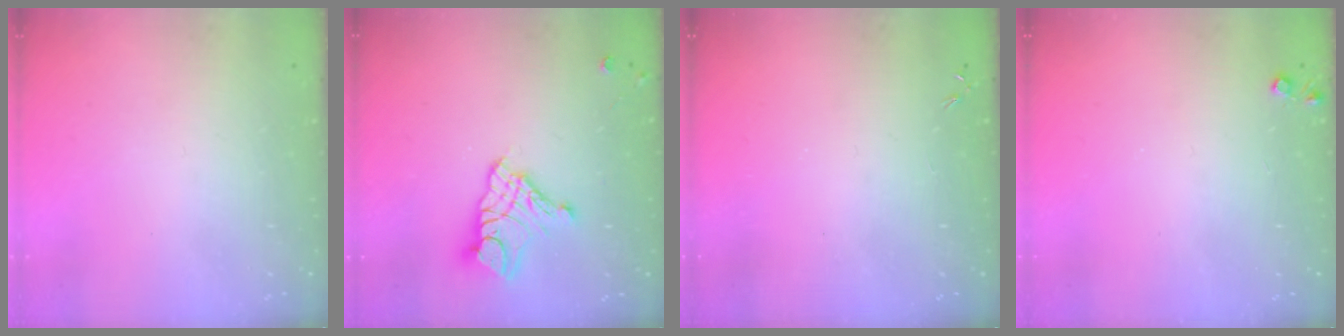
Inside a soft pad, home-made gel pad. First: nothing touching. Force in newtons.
{"total": 11.6, "press": 11.6, "slide": 1.1}
{"total": 0.0}
{"total": 4.3, "press": 4.3, "slide": 0.5}